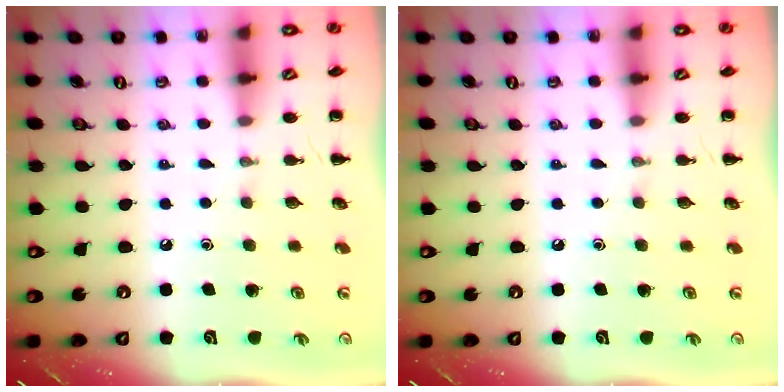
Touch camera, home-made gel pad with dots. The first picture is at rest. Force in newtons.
{"total": 0.0}